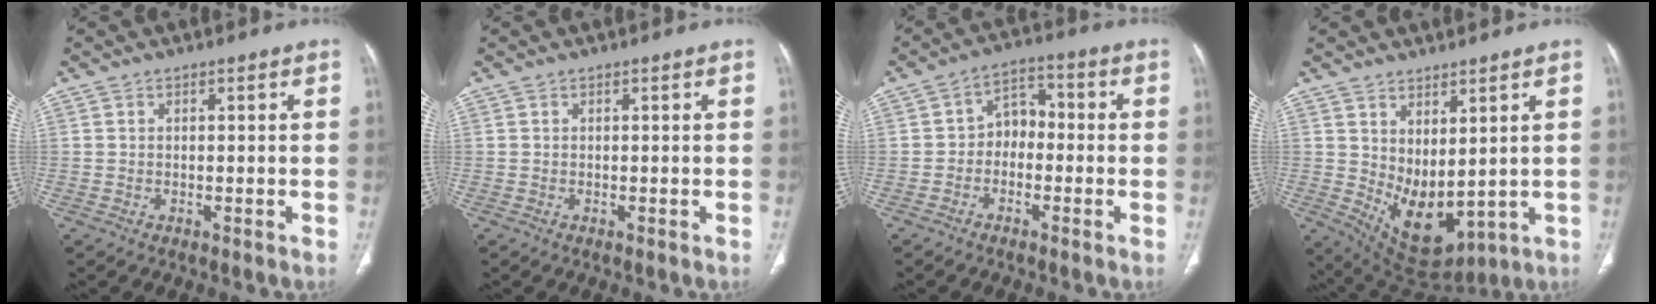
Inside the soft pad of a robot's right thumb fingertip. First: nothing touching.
{"total": 0.0}
{"total": 5.8, "force": [-1.2, 4.5, 3.6], "torque": [-0.030, 0.033, -0.037]}
{"total": 10.5, "force": [1.9, 5.7, 8.6], "torque": [-0.130, -0.031, 0.065]}